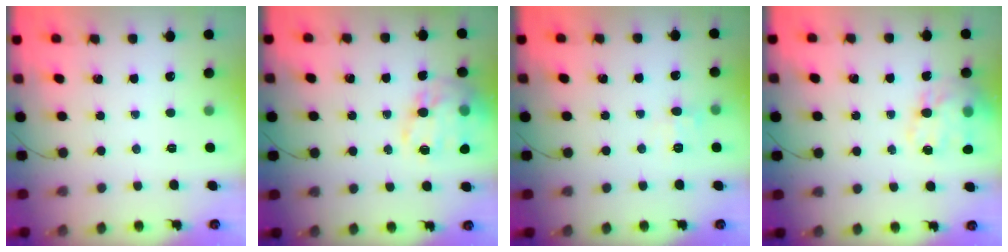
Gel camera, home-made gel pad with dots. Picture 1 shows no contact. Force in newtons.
{"total": 18.9, "press": 18.7, "slide": 2.7}
{"total": 7.1, "press": 6.9, "slide": 1.7}
{"total": 16.4, "press": 16.0, "slide": 3.5}